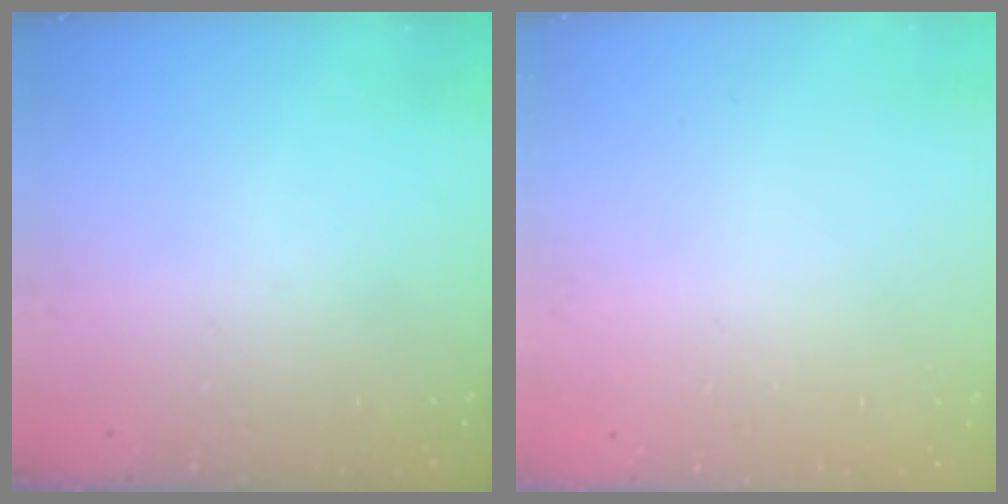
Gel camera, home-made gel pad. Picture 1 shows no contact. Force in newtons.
{"total": 0.0}